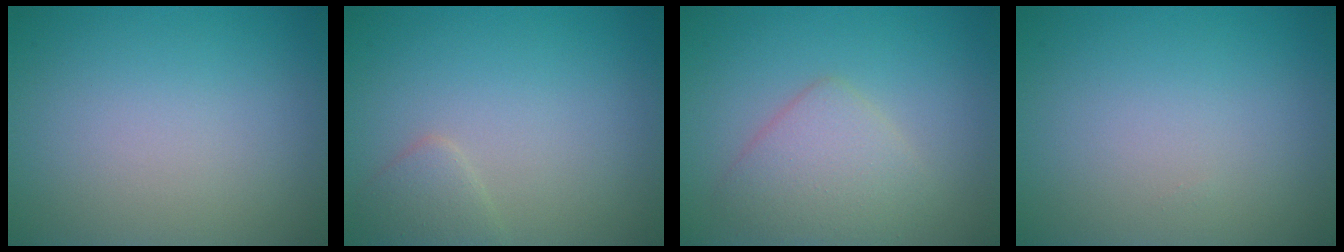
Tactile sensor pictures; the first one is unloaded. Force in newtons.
{"total": 1.6, "press": 1.6, "slide": 0.1}
{"total": 3.4, "press": 3.4, "slide": 0.1}
{"total": 0.0}